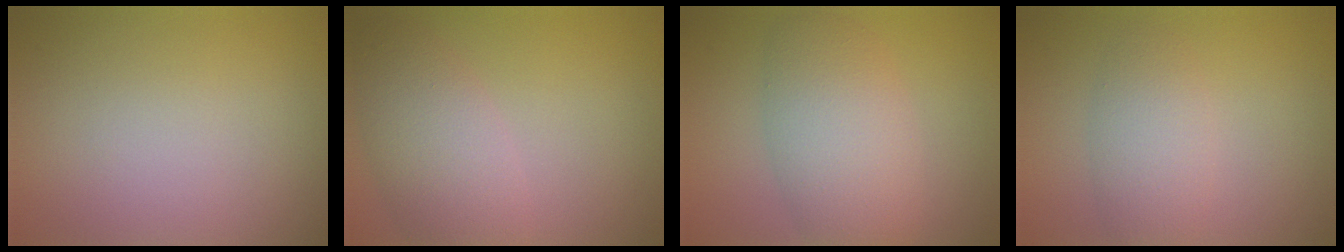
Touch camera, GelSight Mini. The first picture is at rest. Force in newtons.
{"total": 4.8, "press": 4.8, "slide": 0.3}
{"total": 6.0, "press": 6.0, "slide": 0.3}
{"total": 3.1, "press": 3.1, "slide": 0.1}